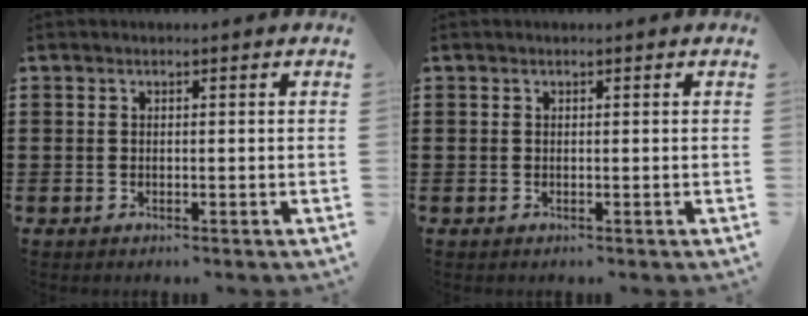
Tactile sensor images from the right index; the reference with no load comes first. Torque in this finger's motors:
{"motor_torque": [-0.11, -0.07, 0.00, -0.01]}